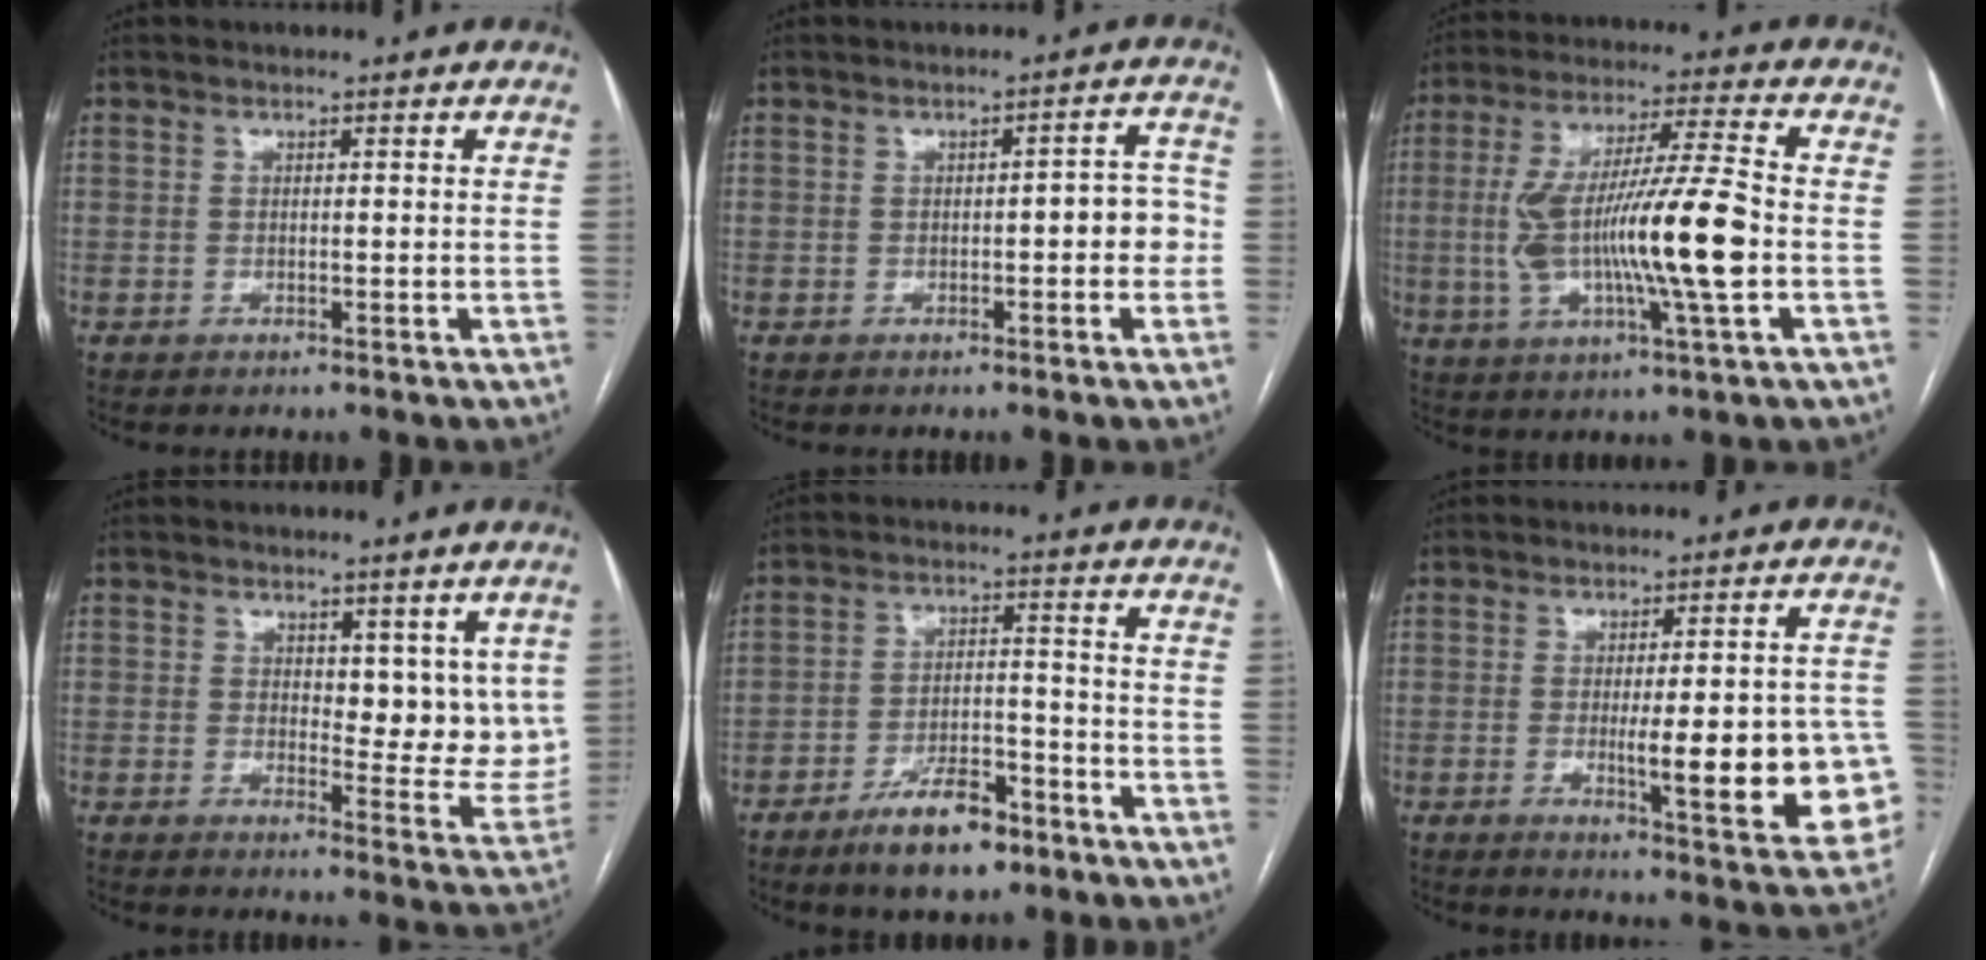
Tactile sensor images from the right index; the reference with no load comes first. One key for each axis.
{"total": 4.3, "fx": -0.8, "fy": 1.5, "fz": 3.9, "tx": -0.039, "ty": 0.020, "tz": -0.011}
{"total": 16.4, "fx": -1.9, "fy": 0.9, "fz": 16.3, "tx": -0.309, "ty": 0.004, "tz": -0.035}
{"total": 7.6, "fx": 3.4, "fy": 3.7, "fz": 5.7, "tx": -0.054, "ty": -0.013, "tz": 0.051}
{"total": 9.1, "fx": -6.3, "fy": 3.2, "fz": 5.8, "tx": -0.104, "ty": 0.003, "tz": -0.106}
{"total": 15.1, "fx": -3.1, "fy": 3.0, "fz": 14.4, "tx": -0.124, "ty": 0.007, "tz": -0.025}